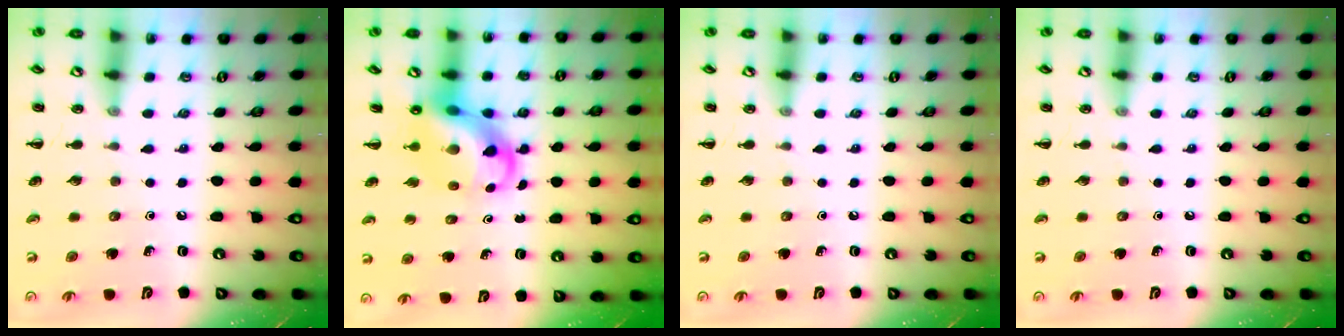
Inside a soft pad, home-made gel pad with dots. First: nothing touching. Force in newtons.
{"total": 9.4, "press": 9.0, "slide": 2.8}
{"total": 0.0}
{"total": 0.0}